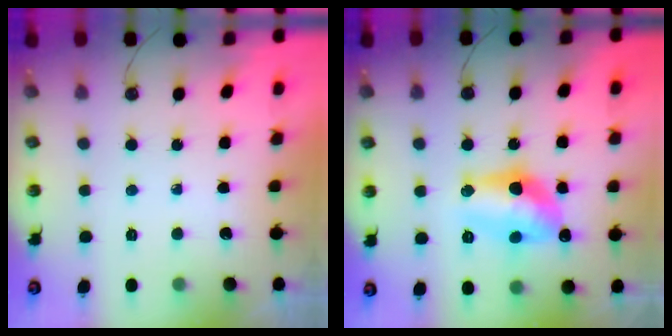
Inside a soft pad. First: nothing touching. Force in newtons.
{"total": 14.9, "press": 14.1, "slide": 5.0}